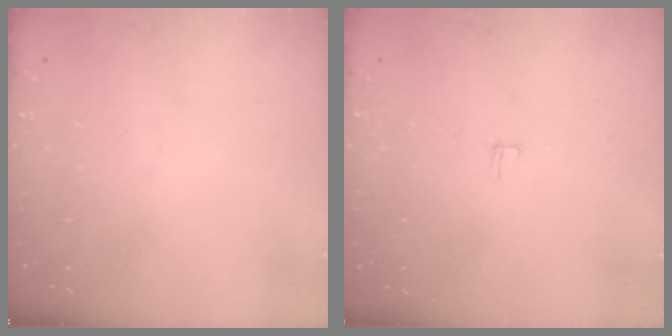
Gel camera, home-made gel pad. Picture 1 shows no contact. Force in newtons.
{"total": 2.0, "press": 2.0, "slide": 0.2}